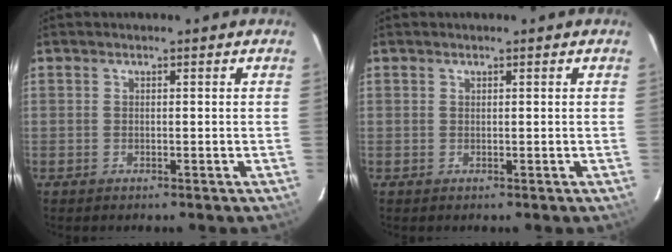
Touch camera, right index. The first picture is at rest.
{"total": 0.0}